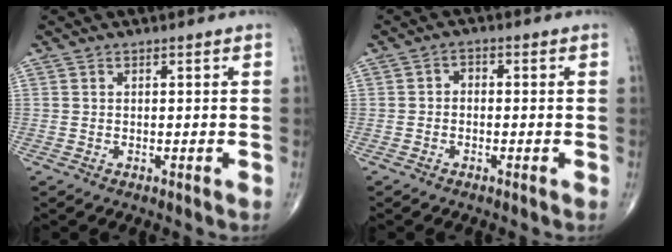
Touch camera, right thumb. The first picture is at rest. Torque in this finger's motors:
{"motor_torque": [-0.21, 0.16, 0.16, 0.20, -0.02]}